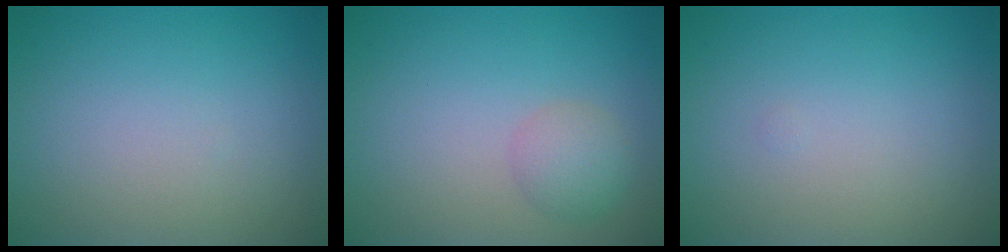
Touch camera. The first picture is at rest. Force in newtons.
{"total": 2.2, "press": 2.2, "slide": 0.0}
{"total": 0.0}